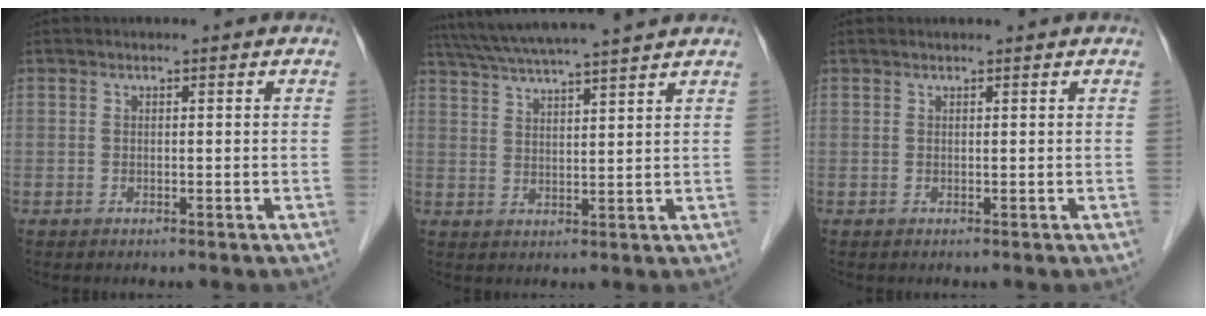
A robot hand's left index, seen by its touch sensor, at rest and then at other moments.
{"total": 13.1, "force": [11.6, -0.5, 6.1], "torque": [-0.112, 0.031, 0.175]}
{"total": 0.8, "force": [0.7, 0.0, 0.2], "torque": [-0.008, 0.011, 0.014]}